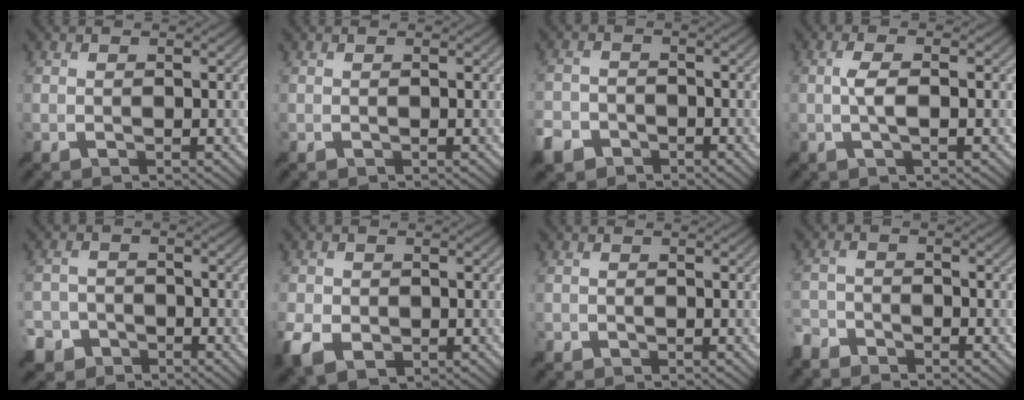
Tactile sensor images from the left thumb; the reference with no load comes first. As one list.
[{"total": 0.0}, {"total": 4.2, "force": [-3.0, 2.6, 1.4], "torque": [-0.039, -0.006, -0.067]}, {"total": 3.5, "force": [-0.3, 0.7, 3.4], "torque": [-0.074, 0.004, -0.010]}, {"total": 5.0, "force": [-3.5, 3.4, 1.2], "torque": [-0.023, -0.005, -0.067]}, {"total": 5.5, "force": [-2.0, 4.0, 3.2], "torque": [-0.081, -0.017, -0.042]}, {"total": 0.7, "force": [-0.5, 0.5, 0.0], "torque": [0.001, -0.003, -0.012]}, {"total": 3.4, "force": [-3.2, 1.2, 0.6], "torque": [-0.014, -0.006, -0.079]}]